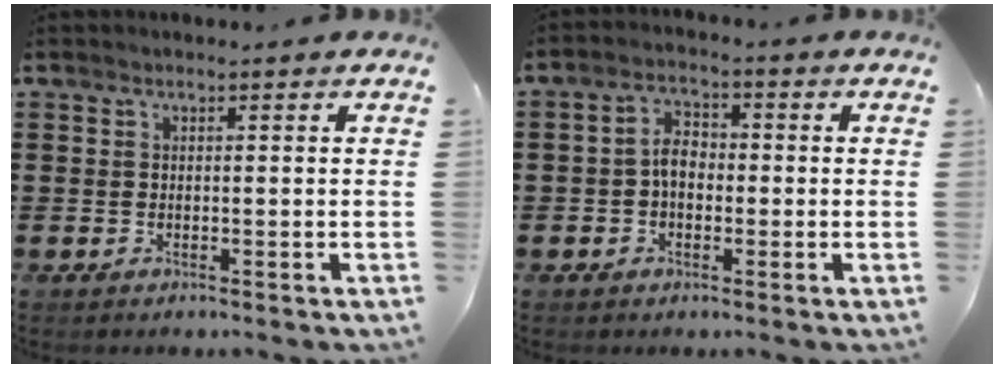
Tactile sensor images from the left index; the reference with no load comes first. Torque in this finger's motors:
{"motor_torque": [1.07, 1.07, 0.33, 0.07]}